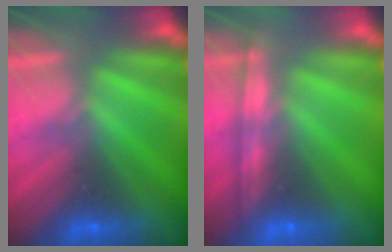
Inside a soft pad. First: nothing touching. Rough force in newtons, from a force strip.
{"total": 1.2}